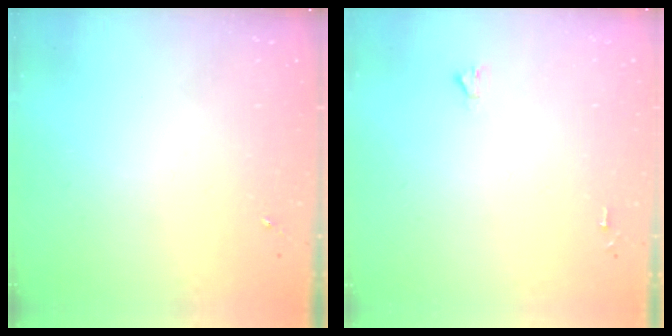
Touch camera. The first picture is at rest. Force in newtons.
{"total": 1.6, "press": 1.6, "slide": 0.1}